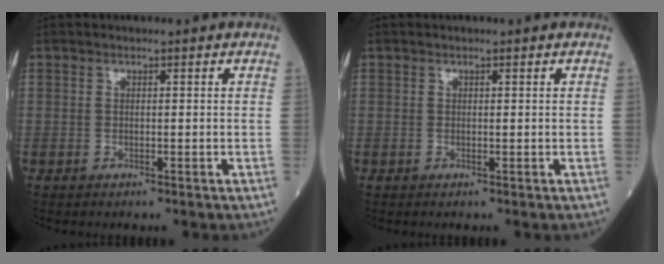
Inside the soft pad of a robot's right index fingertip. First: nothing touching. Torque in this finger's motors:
{"motor_torque": [0.00, 0.00, 0.02, 0.00]}